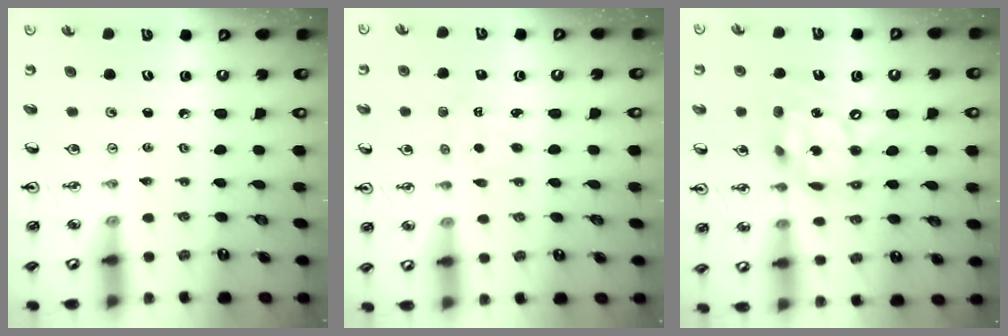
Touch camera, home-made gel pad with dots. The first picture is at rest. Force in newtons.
{"total": 1.3, "press": 1.3, "slide": 0.2}
{"total": 13.4, "press": 13.4, "slide": 1.1}